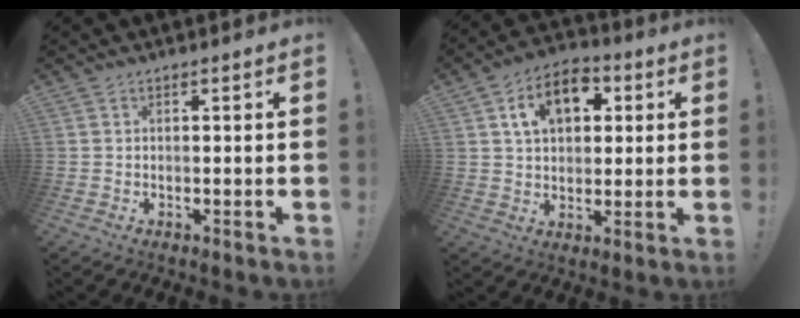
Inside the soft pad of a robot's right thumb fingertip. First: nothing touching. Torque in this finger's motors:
{"motor_torque": [1.27, 1.54, 0.59, 0.14, 0.03]}